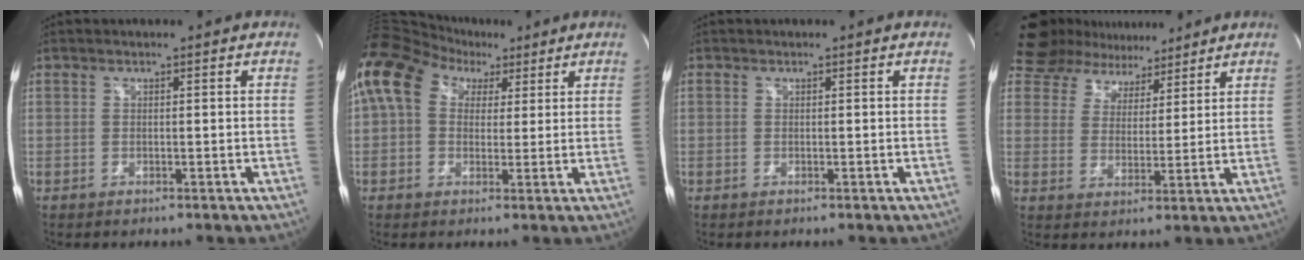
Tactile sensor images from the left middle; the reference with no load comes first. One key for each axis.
{"total": 14.3, "fx": 6.5, "fy": 10.0, "fz": 7.9, "tx": -0.182, "ty": 0.078, "tz": 0.115}
{"total": 0.0}
{"total": 11.2, "fx": 9.5, "fy": 5.5, "fz": 2.4, "tx": -0.040, "ty": 0.019, "tz": 0.149}